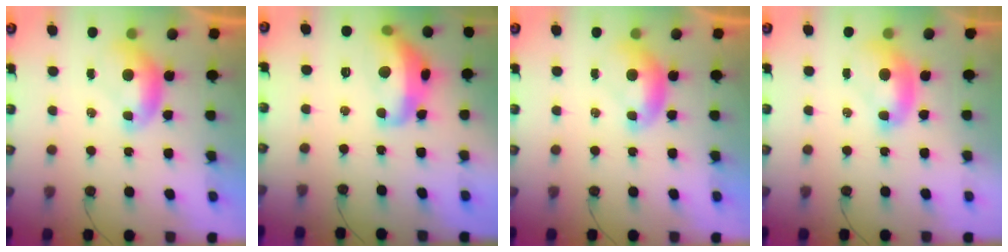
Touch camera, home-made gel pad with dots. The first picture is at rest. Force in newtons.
{"total": 8.3, "press": 8.2, "slide": 1.0}
{"total": 0.0}
{"total": 2.3, "press": 2.3, "slide": 0.3}